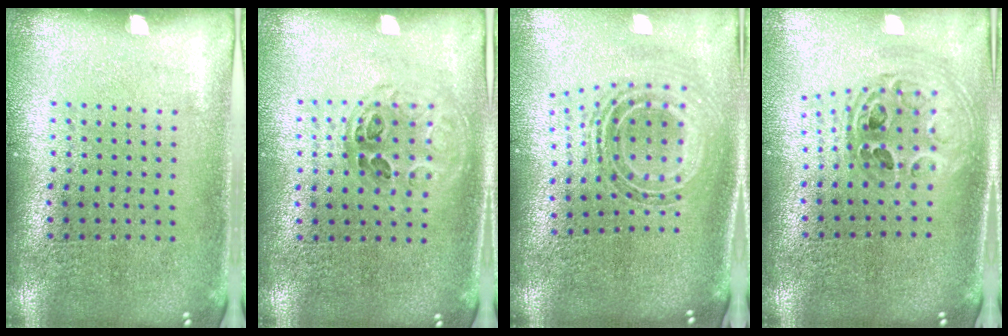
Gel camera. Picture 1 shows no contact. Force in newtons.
{"total": 0.9, "press": 0.9, "slide": 0.2}
{"total": 1.0, "press": 0.9, "slide": 0.5}
{"total": 1.0, "press": 1.0, "slide": 0.2}